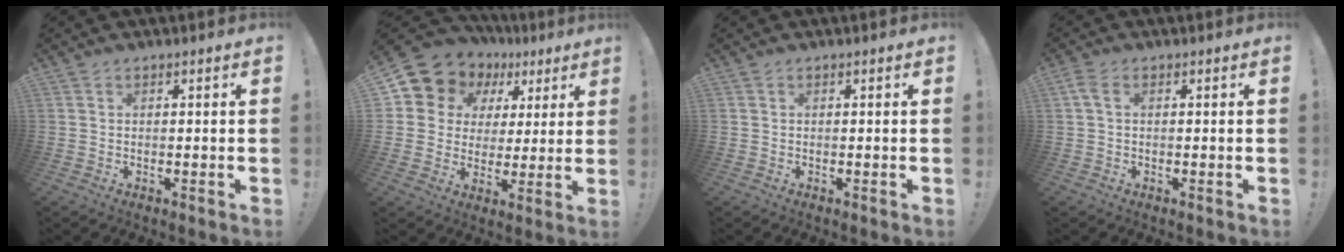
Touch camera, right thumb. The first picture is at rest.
{"total": 9.8, "force": [5.6, 7.6, 2.6], "torque": [-0.051, -0.044, 0.111]}
{"total": 0.0}
{"total": 2.5, "force": [0.7, 1.4, 2.0], "torque": [-0.045, 0.008, 0.014]}